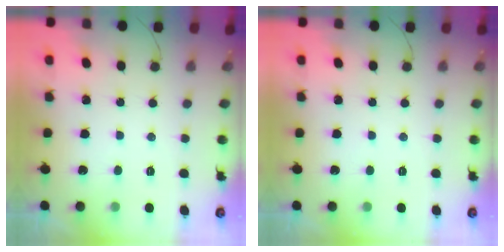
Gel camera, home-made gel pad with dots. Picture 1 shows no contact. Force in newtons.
{"total": 0.0}